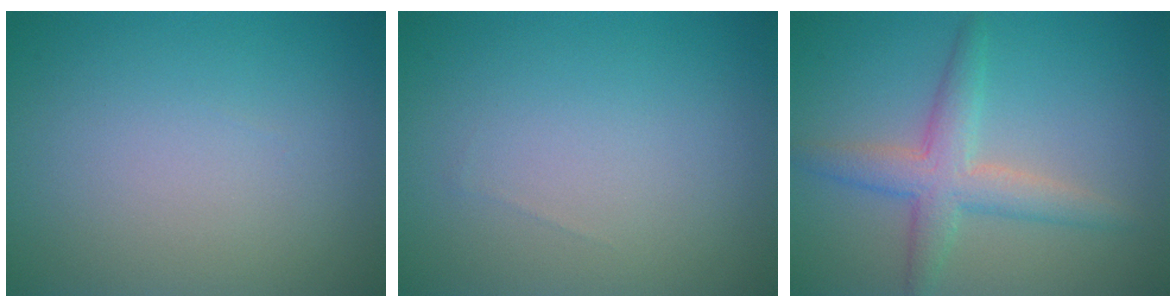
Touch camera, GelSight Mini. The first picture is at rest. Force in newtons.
{"total": 0.0}
{"total": 4.1, "press": 4.0, "slide": 0.3}